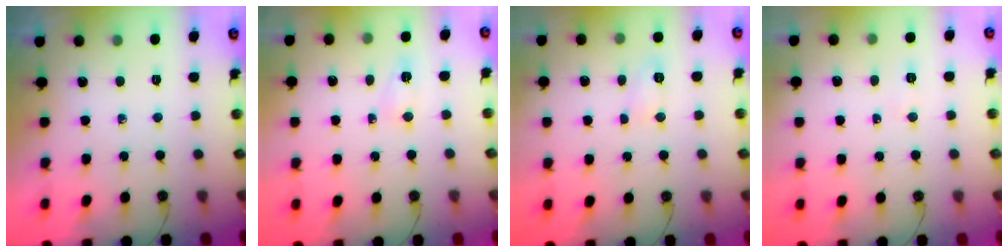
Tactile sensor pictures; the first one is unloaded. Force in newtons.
{"total": 2.7, "press": 2.7, "slide": 0.4}
{"total": 6.2, "press": 6.2, "slide": 0.5}
{"total": 4.1, "press": 4.0, "slide": 0.4}